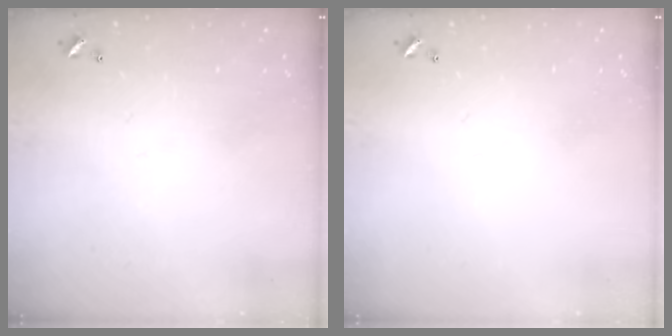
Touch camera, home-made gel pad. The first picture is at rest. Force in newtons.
{"total": 0.0}